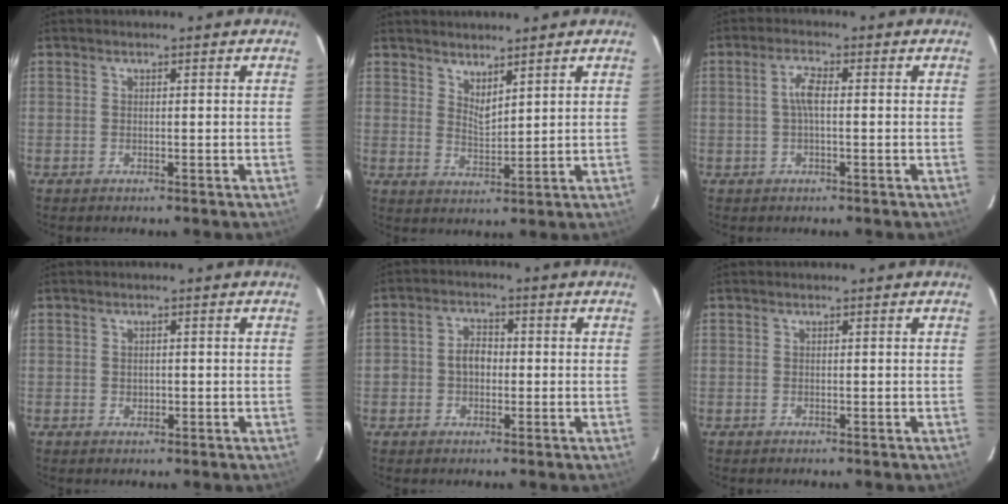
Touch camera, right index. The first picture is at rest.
{"total": 3.9, "force": [3.3, 1.0, 1.7], "torque": [-0.028, -0.008, 0.058]}
{"total": 3.3, "force": [0.1, 1.0, 3.1], "torque": [-0.064, 0.007, 0.002]}
{"total": 1.1, "force": [-0.2, 1.0, 0.4], "torque": [-0.004, 0.002, -0.001]}
{"total": 4.1, "force": [-0.7, 3.4, 2.3], "torque": [-0.043, 0.014, -0.010]}
{"total": 0.0}